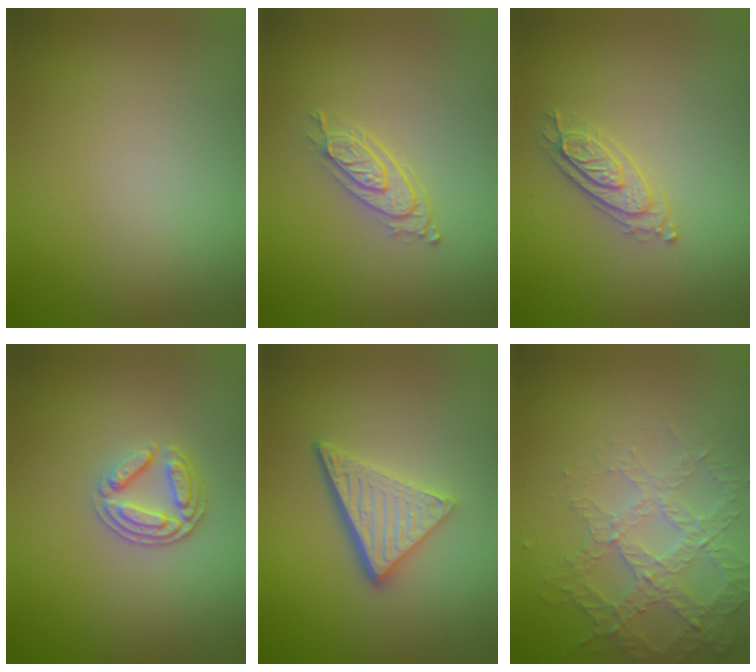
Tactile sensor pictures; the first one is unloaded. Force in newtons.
{"total": 2.7, "press": 2.1, "slide": 1.7}
{"total": 2.2, "press": 2.2, "slide": 0.4}
{"total": 2.6, "press": 2.5, "slide": 0.6}
{"total": 5.1, "press": 3.5, "slide": 3.7}
{"total": 3.7, "press": 3.4, "slide": 1.4}